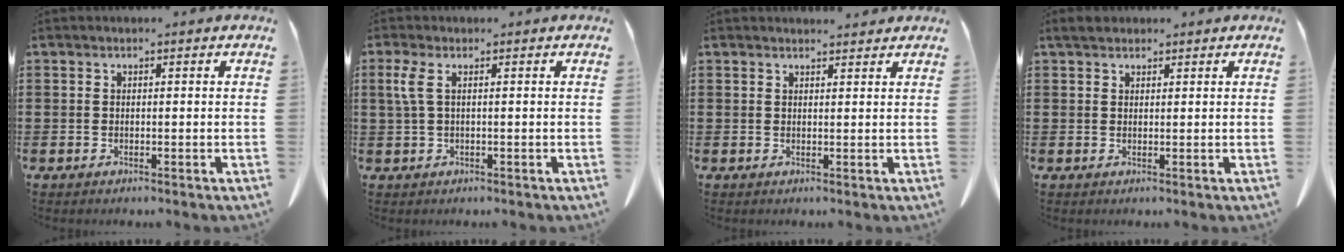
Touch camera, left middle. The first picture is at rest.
{"total": 2.6, "force": [0.2, 0.6, 2.6], "torque": [-0.058, -0.003, 0.001]}
{"total": 1.5, "force": [1.5, 0.2, 0.3], "torque": [-0.010, 0.002, 0.028]}
{"total": 1.9, "force": [1.6, 0.9, 0.7], "torque": [-0.019, 0.007, 0.030]}